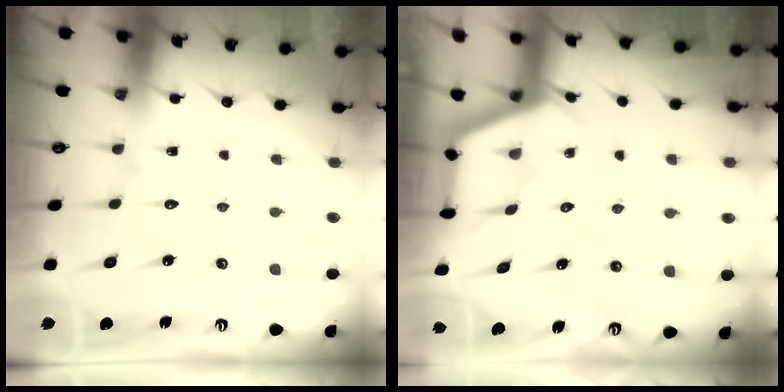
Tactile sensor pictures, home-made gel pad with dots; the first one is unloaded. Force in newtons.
{"total": 2.9, "press": 2.9, "slide": 0.3}